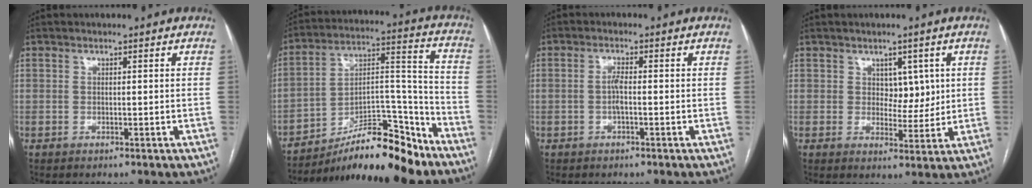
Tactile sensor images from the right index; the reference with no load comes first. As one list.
[{"total": 16.9, "force": [-13.6, 3.4, 9.5], "torque": [-0.152, 0.032, -0.224]}, {"total": 1.9, "force": [-0.3, 0.3, 1.9], "torque": [-0.037, 0.004, -0.006]}, {"total": 4.1, "force": [1.4, 2.7, 2.8], "torque": [-0.033, 0.001, 0.025]}]